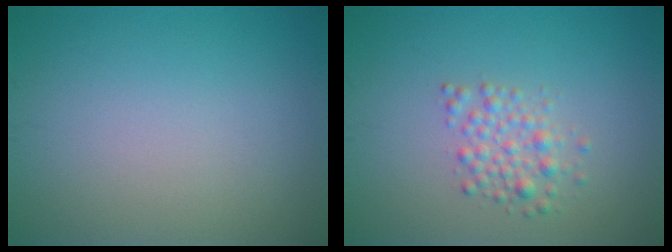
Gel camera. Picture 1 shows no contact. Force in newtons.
{"total": 2.3, "press": 2.3, "slide": 0.0}